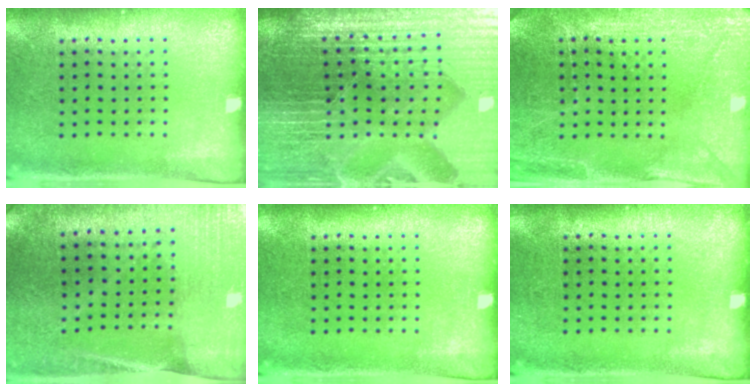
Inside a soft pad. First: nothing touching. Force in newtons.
{"total": 7.0, "press": 6.1, "slide": 3.4}
{"total": 2.8, "press": 2.8, "slide": 0.4}
{"total": 0.5, "press": 0.5, "slide": 0.0}
{"total": 0.0}
{"total": 0.0}